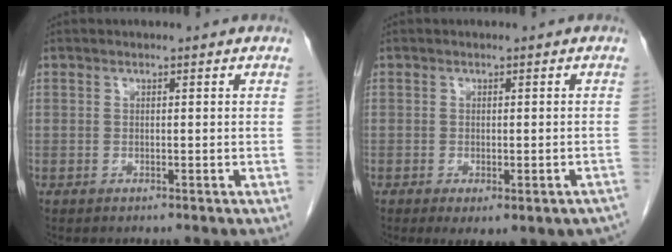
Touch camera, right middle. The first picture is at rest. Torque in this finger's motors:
{"motor_torque": [1.08, -1.05, 0.12, 0.05]}